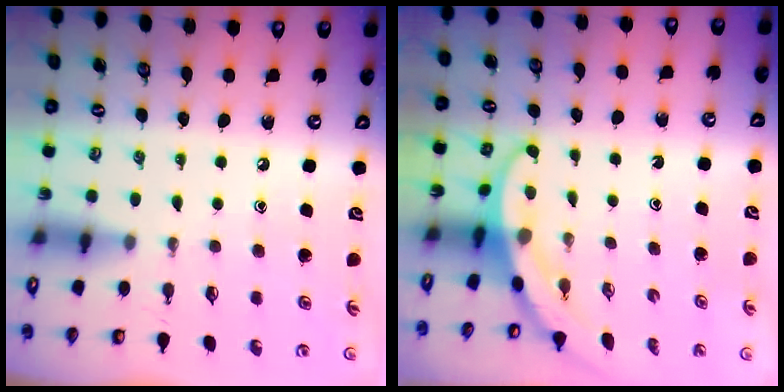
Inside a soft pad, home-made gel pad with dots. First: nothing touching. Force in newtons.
{"total": 3.4, "press": 3.4, "slide": 0.1}